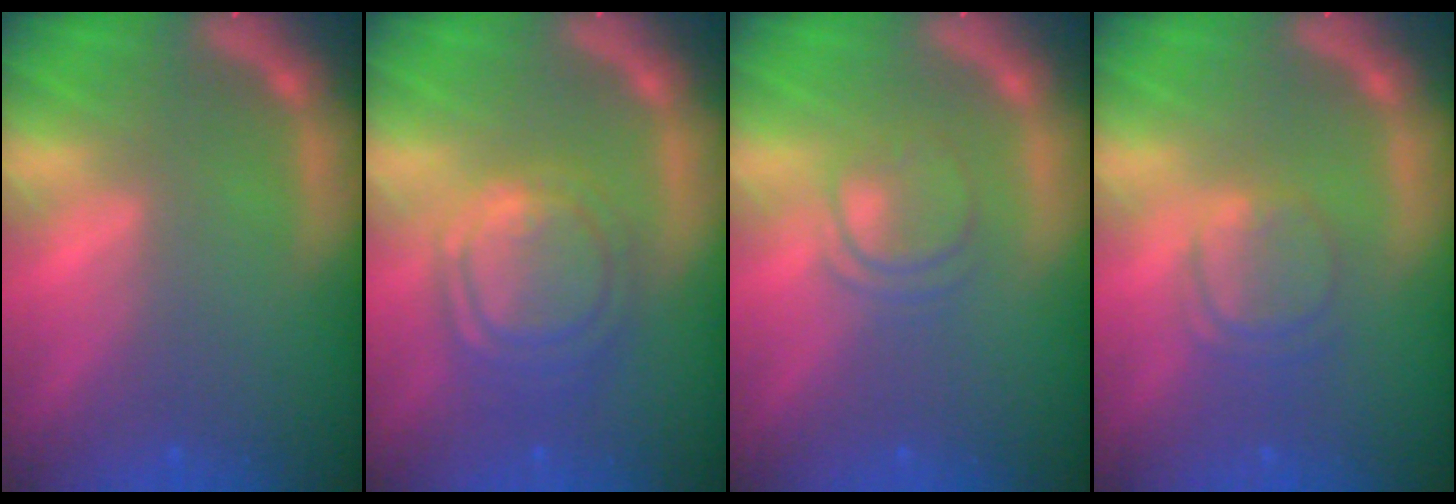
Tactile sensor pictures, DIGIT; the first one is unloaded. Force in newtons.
{"total": 7.0}
{"total": 3.0}
{"total": 3.5}